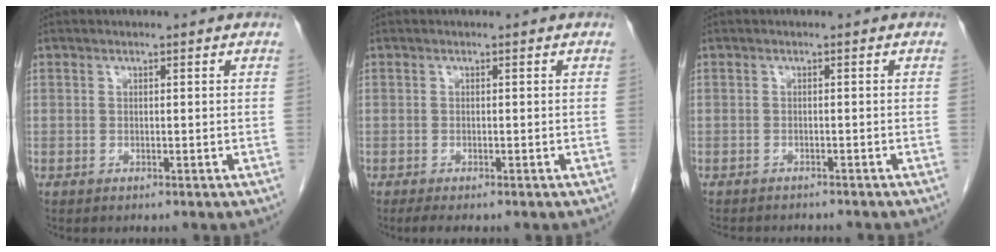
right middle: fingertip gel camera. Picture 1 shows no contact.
{"total": 1.9, "force": [-1.4, 0.5, 1.1], "torque": [-0.023, -0.006, -0.021]}
{"total": 6.7, "force": [-6.1, 1.8, 2.3], "torque": [-0.030, -0.001, -0.076]}